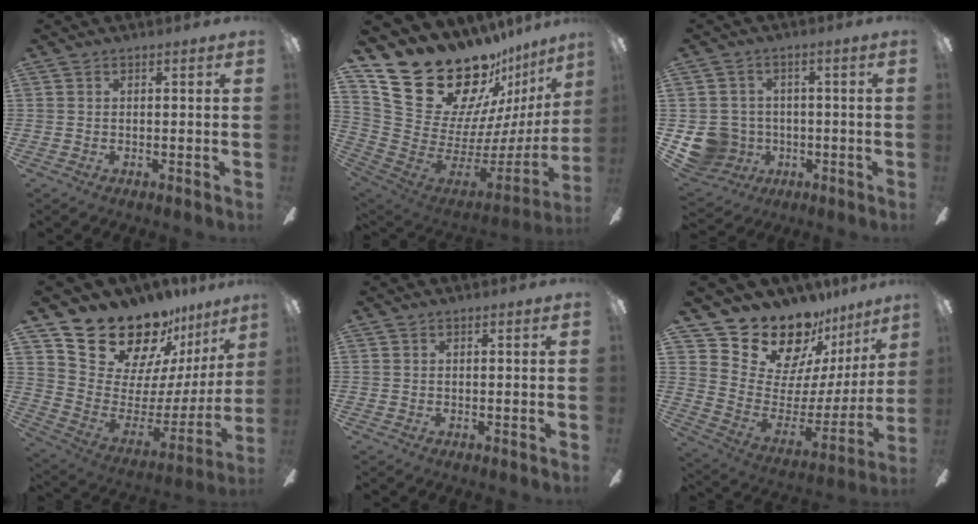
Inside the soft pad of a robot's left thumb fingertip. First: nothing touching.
{"total": 28.5, "force": [20.8, 13.7, 14.0], "torque": [-0.222, -0.154, 0.417]}
{"total": 9.0, "force": [-1.9, 8.5, 2.2], "torque": [-0.064, 0.015, -0.029]}
{"total": 21.8, "force": [18.8, 9.1, 6.4], "torque": [-0.111, -0.154, 0.347]}
{"total": 0.0}
{"total": 18.2, "force": [16.1, 7.3, 4.2], "torque": [-0.086, -0.146, 0.292]}